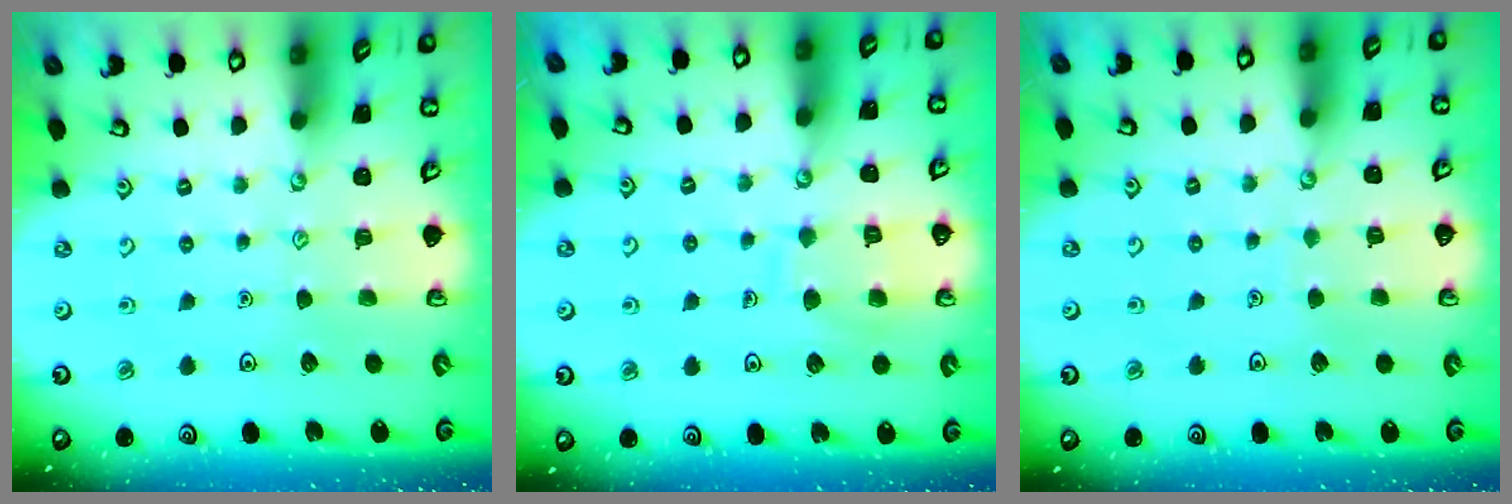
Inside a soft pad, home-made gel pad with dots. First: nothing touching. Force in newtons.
{"total": 8.0, "press": 8.0, "slide": 0.8}
{"total": 1.7, "press": 1.7, "slide": 0.1}